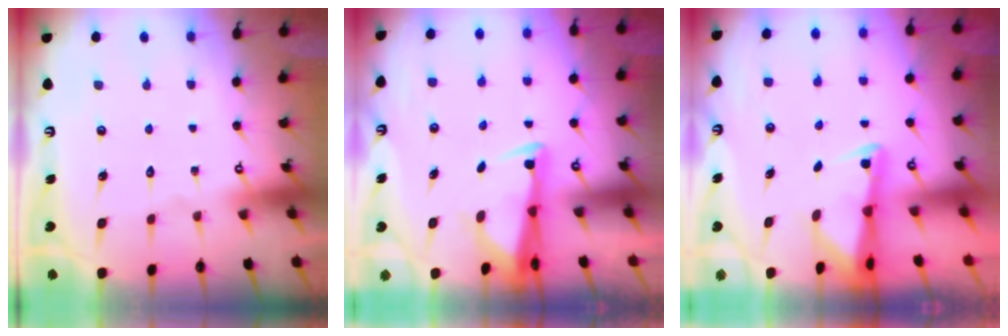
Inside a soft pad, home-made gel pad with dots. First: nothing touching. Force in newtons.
{"total": 2.8, "press": 2.7, "slide": 1.0}
{"total": 2.2, "press": 2.2, "slide": 0.5}